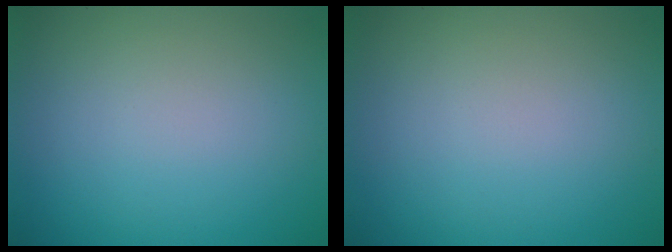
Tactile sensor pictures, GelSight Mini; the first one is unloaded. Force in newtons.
{"total": 0.0}